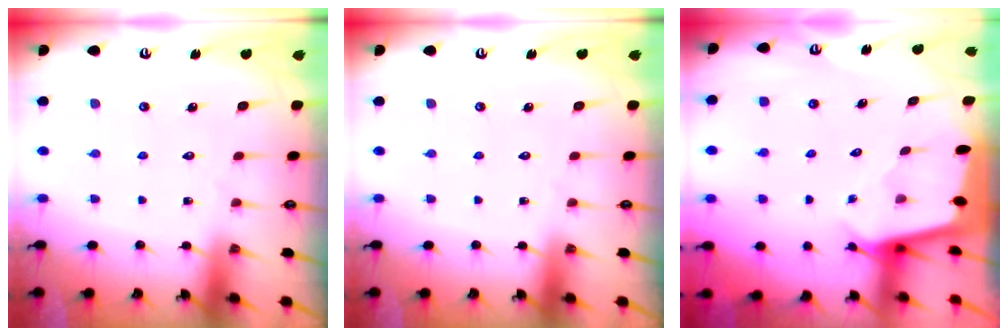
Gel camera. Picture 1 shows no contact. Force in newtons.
{"total": 0.0}
{"total": 2.4, "press": 2.4, "slide": 0.1}